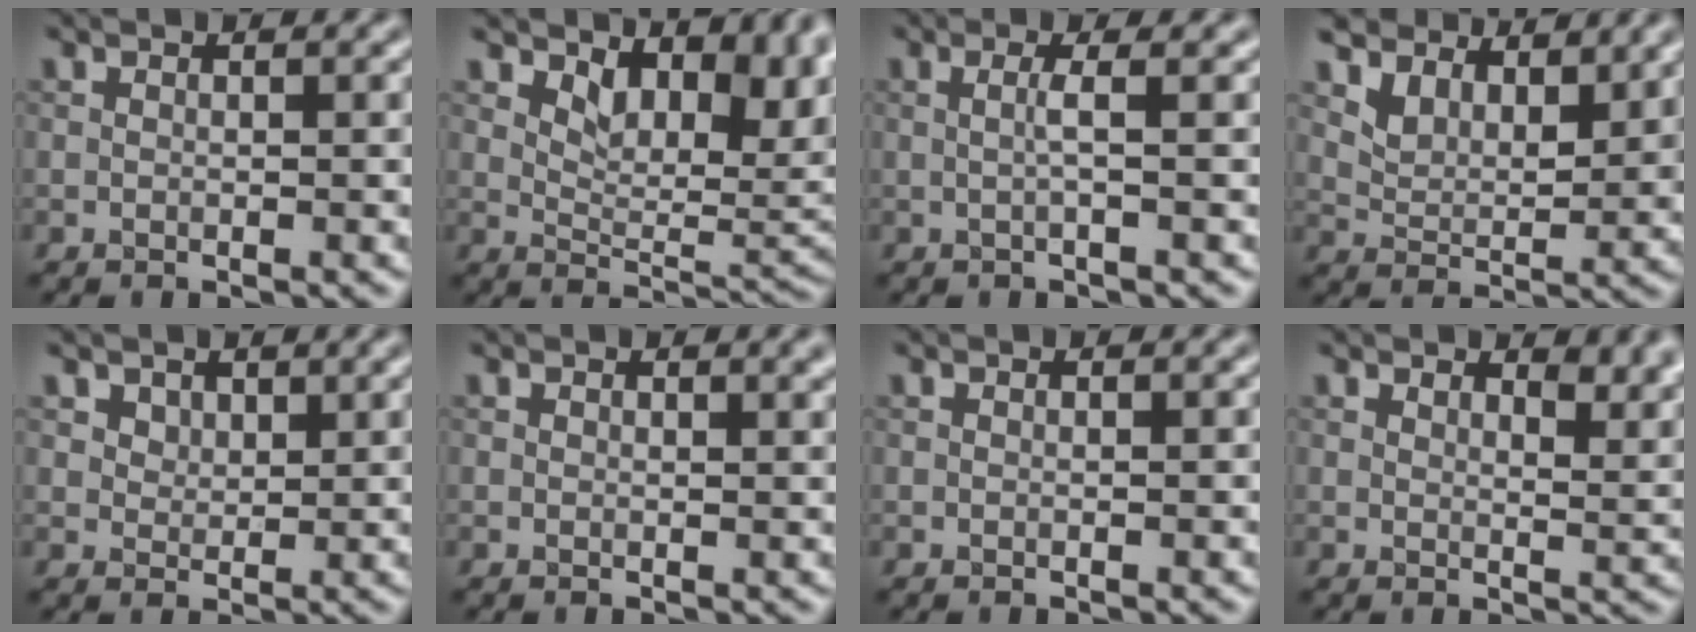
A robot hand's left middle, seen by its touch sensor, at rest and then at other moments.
{"total": 8.8, "force": [5.2, 3.9, 6.0], "torque": [-0.091, -0.004, 0.092]}
{"total": 1.5, "force": [0.0, 0.1, 1.5], "torque": [-0.029, 0.002, -0.004]}
{"total": 5.3, "force": [4.3, 2.3, 2.1], "torque": [-0.053, -0.006, 0.080]}
{"total": 2.4, "force": [1.7, 1.5, 0.7], "torque": [-0.025, -0.016, 0.041]}
{"total": 1.1, "force": [0.9, 0.3, 0.6], "torque": [-0.006, 0.000, 0.014]}
{"total": 0.0}
{"total": 3.7, "force": [2.9, 1.3, 1.8], "torque": [-0.026, -0.006, 0.042]}